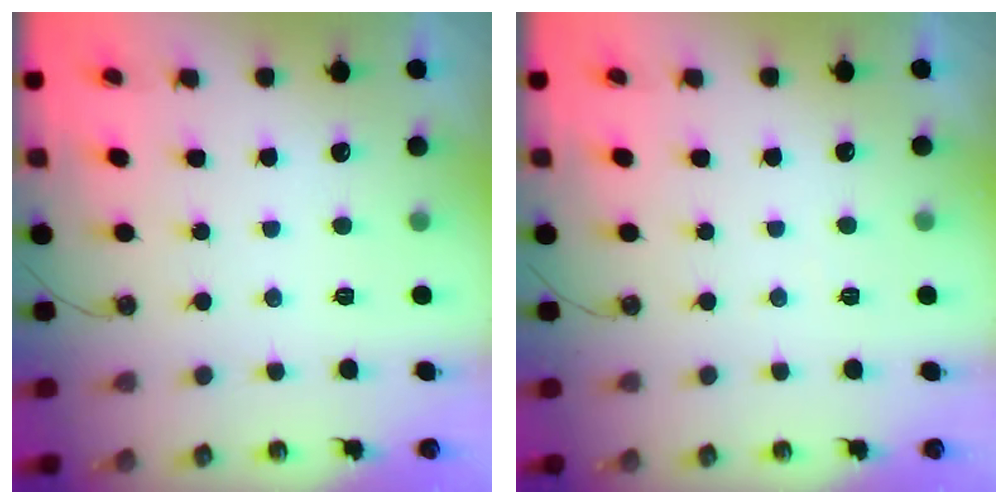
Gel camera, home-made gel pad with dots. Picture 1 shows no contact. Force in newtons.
{"total": 2.7, "press": 2.7, "slide": 0.5}